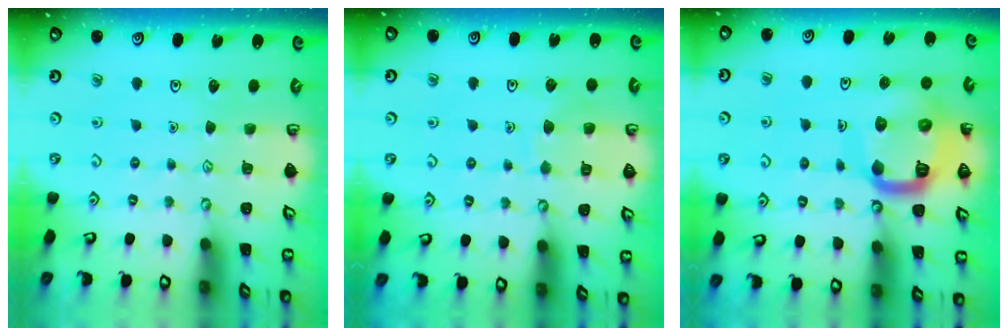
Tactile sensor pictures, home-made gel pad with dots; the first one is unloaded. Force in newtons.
{"total": 6.3, "press": 6.2, "slide": 0.6}
{"total": 15.6, "press": 15.5, "slide": 1.8}